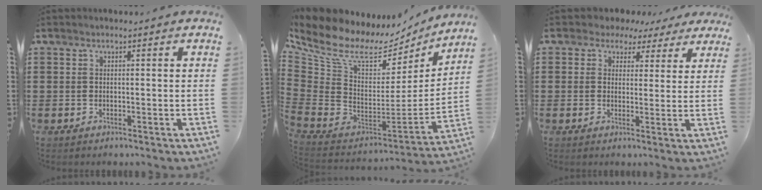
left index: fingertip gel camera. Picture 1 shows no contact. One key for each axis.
{"total": 10.2, "fx": 7.4, "fy": 4.6, "fz": 5.5, "tx": -0.159, "ty": -0.065, "tz": 0.124}
{"total": 3.3, "fx": 2.1, "fy": 2.5, "fz": 0.6, "tx": -0.027, "ty": 0.004, "tz": 0.036}